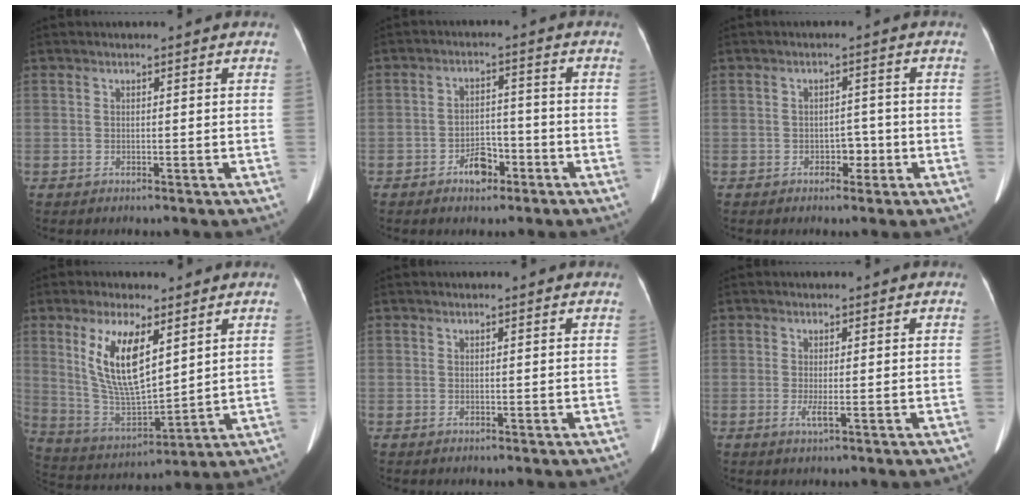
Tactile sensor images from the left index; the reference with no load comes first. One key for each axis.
{"total": 4.3, "fx": -2.7, "fy": 2.4, "fz": 2.3, "tx": -0.040, "ty": 0.011, "tz": -0.042}
{"total": 2.1, "fx": -1.0, "fy": 1.5, "fz": 1.2, "tx": -0.011, "ty": 0.006, "tz": -0.015}
{"total": 12.0, "fx": 5.1, "fy": 3.6, "fz": 10.3, "tx": -0.211, "ty": -0.005, "tz": 0.109}
{"total": 1.6, "fx": 1.4, "fy": 0.5, "fz": 0.6, "tx": -0.007, "ty": 0.025, "tz": 0.011}
{"total": 1.5, "fx": -0.3, "fy": 0.0, "fz": 1.4, "tx": -0.028, "ty": -0.004, "tz": -0.004}